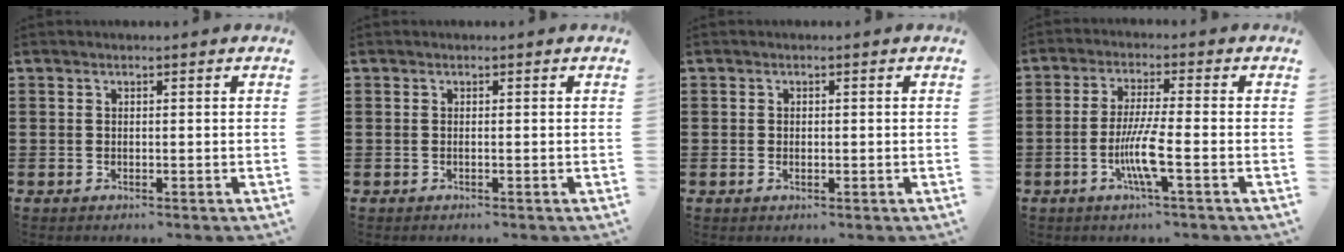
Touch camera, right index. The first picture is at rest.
{"total": 0.0}
{"total": 0.8, "force": [-0.1, 0.6, 0.5], "torque": [-0.011, 0.002, -0.003]}
{"total": 6.9, "force": [-2.3, 0.5, 6.5], "torque": [-0.136, -0.016, -0.049]}